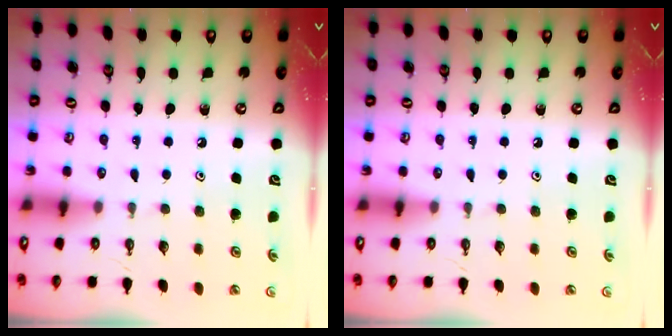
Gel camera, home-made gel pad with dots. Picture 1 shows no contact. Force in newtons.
{"total": 0.0}